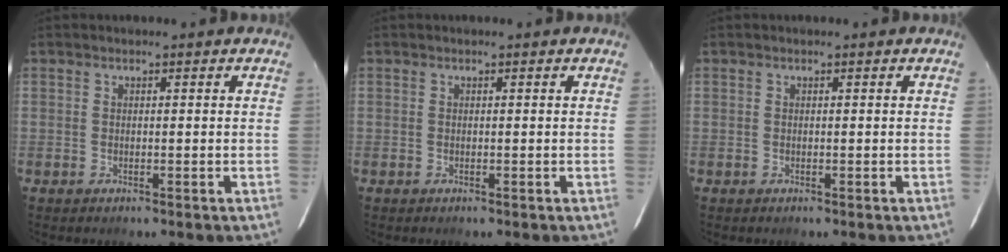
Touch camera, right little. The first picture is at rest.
{"total": 0.0}
{"total": 0.0}